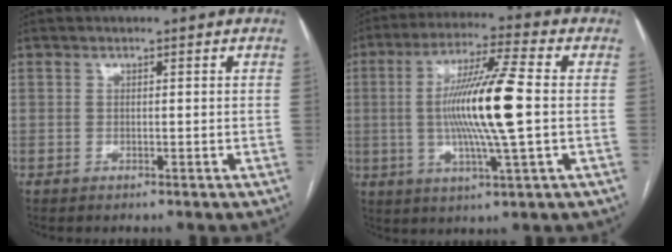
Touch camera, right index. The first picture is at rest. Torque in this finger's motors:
{"motor_torque": [2.14, 0.00, 1.05, 0.21]}